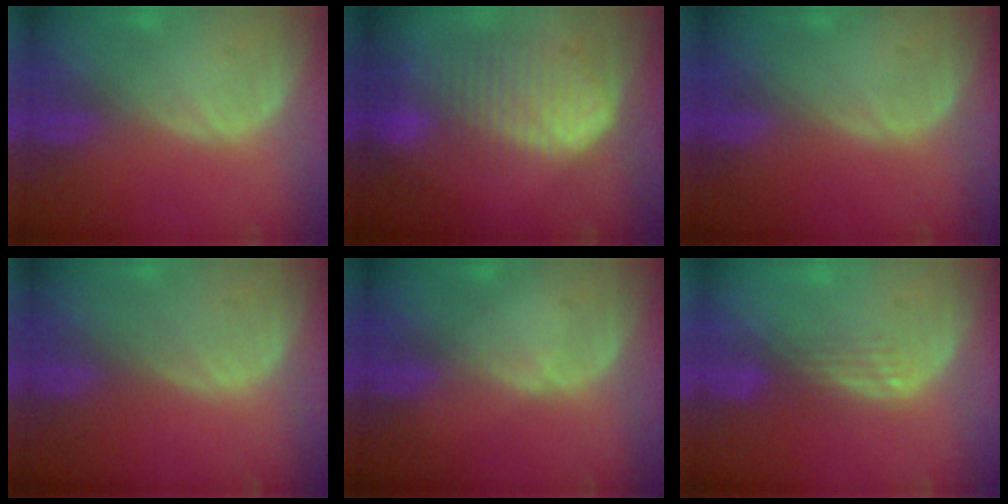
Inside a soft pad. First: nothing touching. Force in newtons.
{"total": 10.3, "press": 8.8, "slide": 5.2}
{"total": 0.0}
{"total": 0.0}
{"total": 0.8, "press": 0.8, "slide": 0.1}
{"total": 3.1, "press": 2.6, "slide": 1.7}